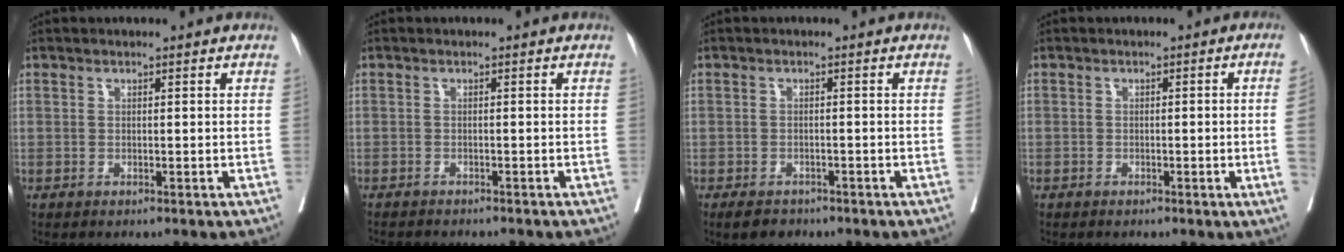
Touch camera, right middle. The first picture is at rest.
{"total": 5.4, "force": [-4.9, 0.9, 2.1], "torque": [-0.022, -0.005, -0.066]}
{"total": 2.9, "force": [-2.2, 1.7, 0.9], "torque": [-0.013, 0.000, -0.029]}
{"total": 3.2, "force": [-0.7, -0.6, 3.1], "torque": [-0.040, 0.004, -0.007]}